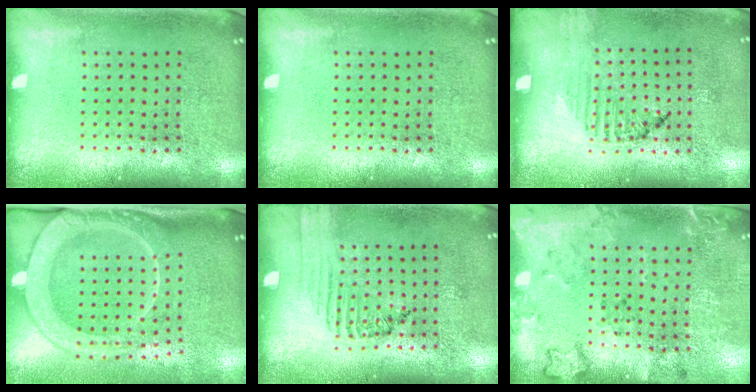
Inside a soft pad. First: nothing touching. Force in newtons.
{"total": 0.0}
{"total": 1.2, "press": 1.2, "slide": 0.4}
{"total": 2.5, "press": 1.9, "slide": 1.6}
{"total": 1.6, "press": 1.2, "slide": 1.0}
{"total": 2.0, "press": 1.5, "slide": 1.4}